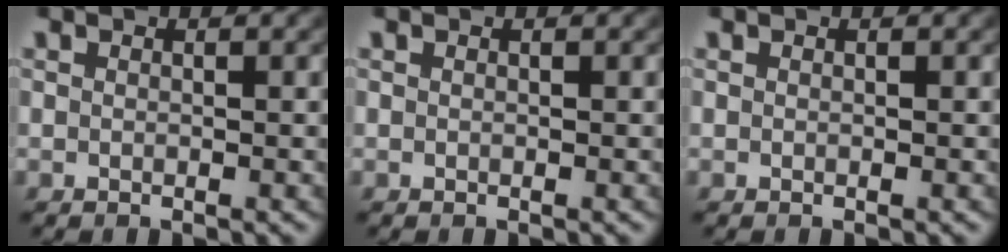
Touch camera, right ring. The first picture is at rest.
{"total": 0.0}
{"total": 0.0}